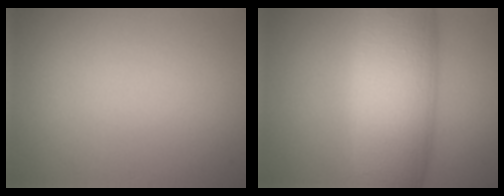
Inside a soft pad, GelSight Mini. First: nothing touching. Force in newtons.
{"total": 11.4, "press": 11.4, "slide": 0.4}